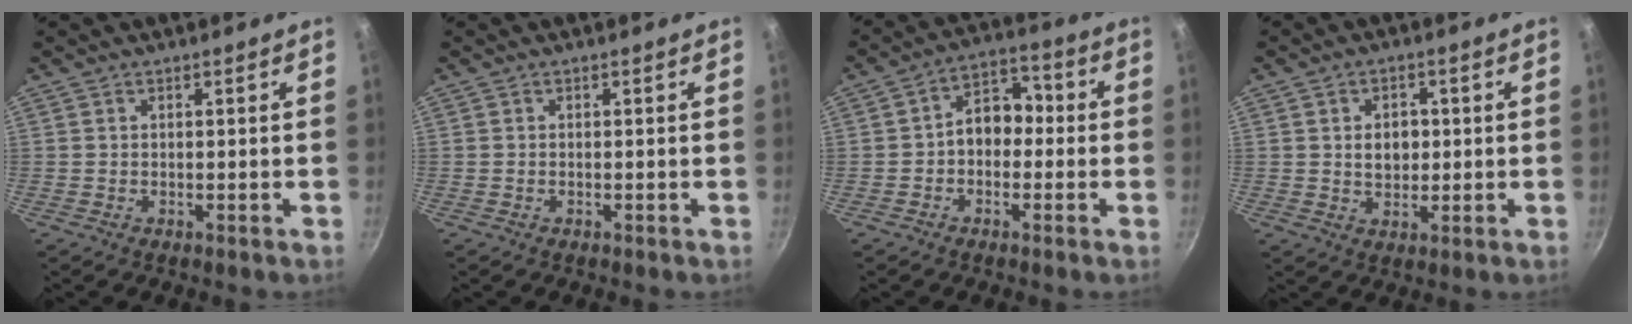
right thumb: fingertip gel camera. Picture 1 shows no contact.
{"total": 0.0}
{"total": 8.1, "force": [-0.7, 5.8, 5.6], "torque": [-0.058, 0.035, -0.026]}
{"total": 5.2, "force": [0.6, 3.8, 3.4], "torque": [-0.029, -0.002, 0.011]}